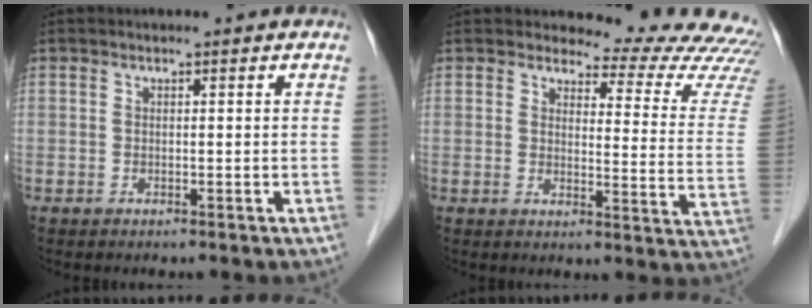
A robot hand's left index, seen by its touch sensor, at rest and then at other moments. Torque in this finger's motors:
{"motor_torque": [0.80, -1.13, 0.23, 0.01]}